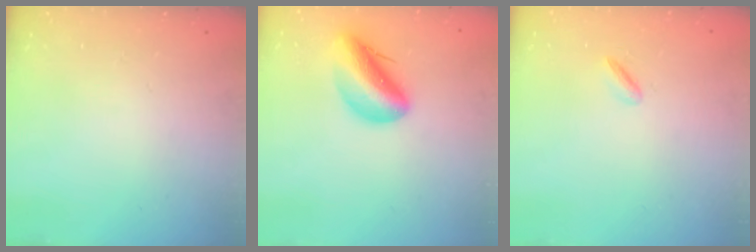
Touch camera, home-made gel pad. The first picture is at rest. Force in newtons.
{"total": 12.4, "press": 11.8, "slide": 3.8}
{"total": 2.2, "press": 2.1, "slide": 0.6}